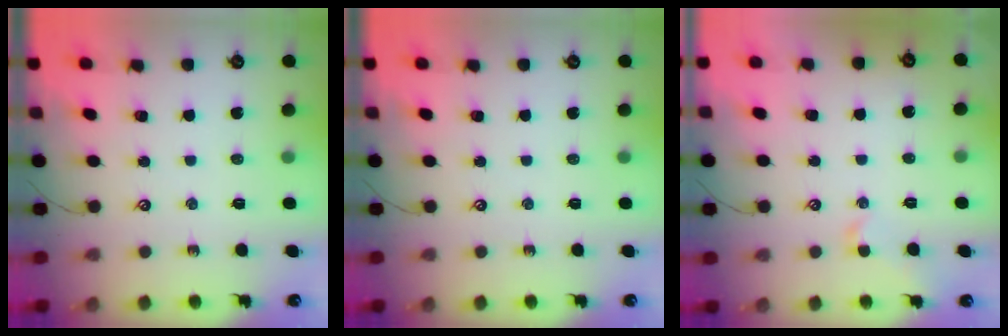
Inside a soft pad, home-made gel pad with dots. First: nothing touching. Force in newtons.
{"total": 0.0}
{"total": 0.6, "press": 0.1, "slide": 0.5}